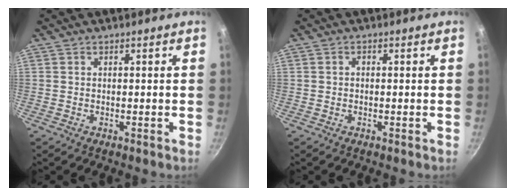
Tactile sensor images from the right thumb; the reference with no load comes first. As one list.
[{"total": 0.6, "force": [-0.1, 0.4, 0.3], "torque": [-0.006, 0.005, -0.001]}]